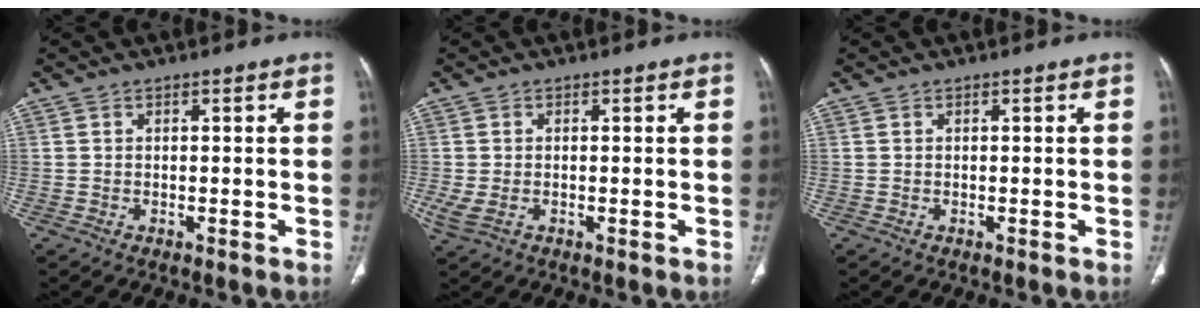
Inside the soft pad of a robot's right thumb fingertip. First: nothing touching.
{"total": 2.9, "force": [-0.6, 1.6, 2.4], "torque": [-0.069, 0.001, -0.006]}
{"total": 0.0}